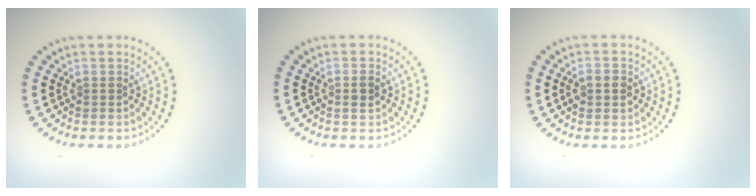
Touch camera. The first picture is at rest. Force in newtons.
{"total": 1.1, "press": 1.1, "slide": 0.3}
{"total": 2.4, "press": 2.4, "slide": 0.1}